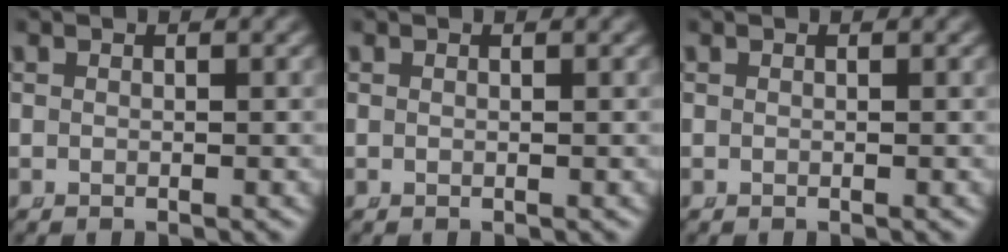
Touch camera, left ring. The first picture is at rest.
{"total": 0.0}
{"total": 0.0}